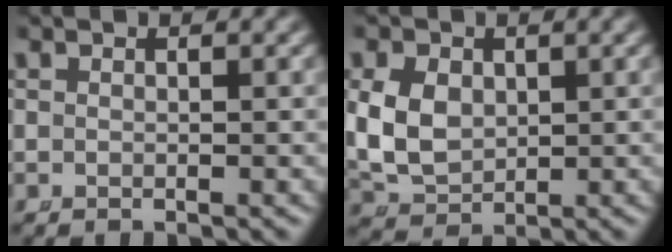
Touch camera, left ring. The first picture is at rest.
{"total": 6.8, "force": [-0.2, 5.8, 3.6], "torque": [-0.103, -0.028, 0.013]}